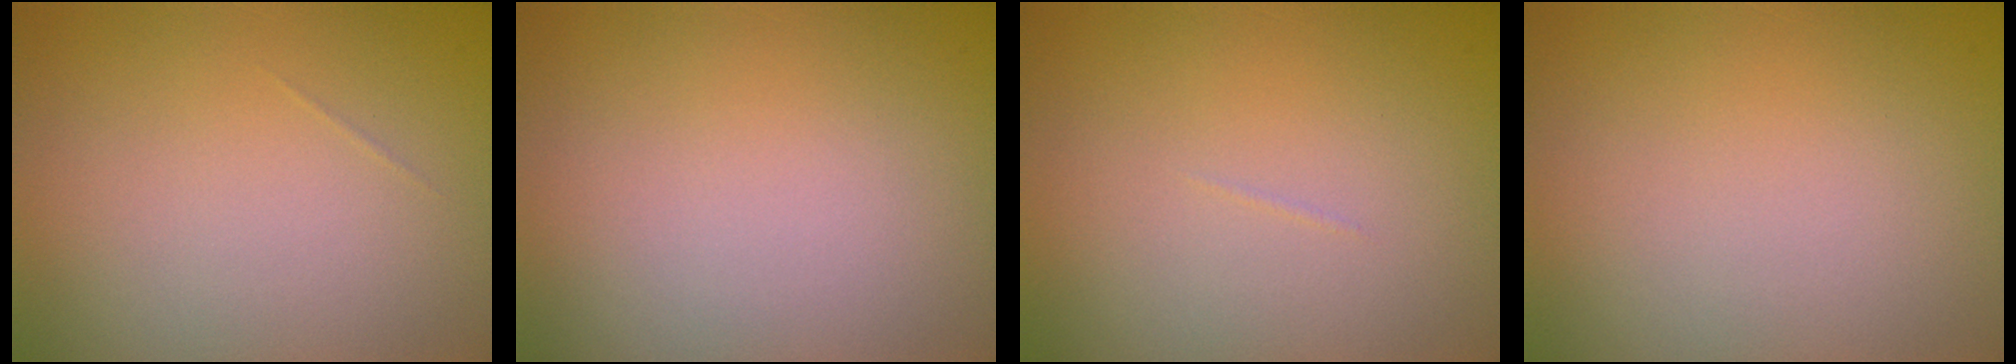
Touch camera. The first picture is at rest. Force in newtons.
{"total": 0.0}
{"total": 0.0}
{"total": 0.0}